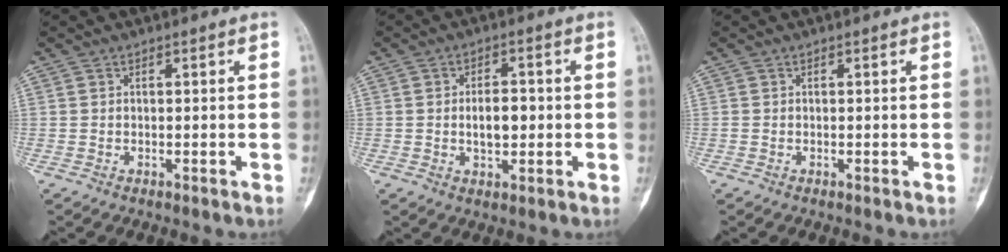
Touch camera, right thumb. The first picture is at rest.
{"total": 5.6, "force": [-0.1, 3.1, 4.6], "torque": [-0.064, 0.005, 0.001]}
{"total": 0.0}